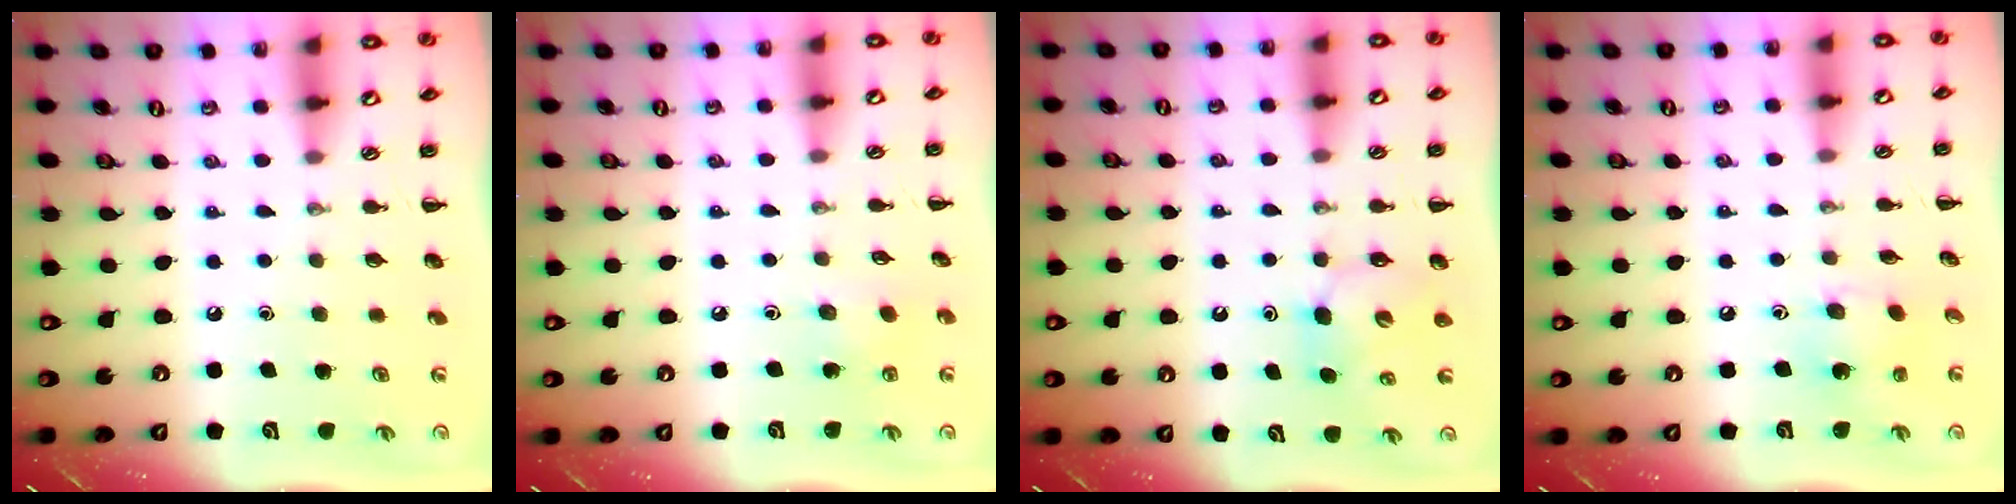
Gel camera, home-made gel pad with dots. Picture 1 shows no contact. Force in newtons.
{"total": 4.0, "press": 3.9, "slide": 0.9}
{"total": 5.1, "press": 5.0, "slide": 1.0}
{"total": 3.3, "press": 3.2, "slide": 0.6}